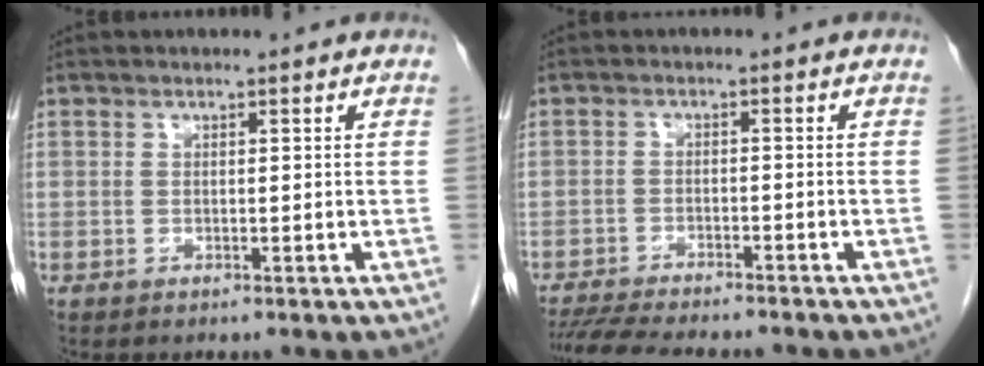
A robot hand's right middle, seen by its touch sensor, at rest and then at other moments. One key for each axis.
{"total": 11.8, "fx": -10.6, "fy": 1.5, "fz": 5.1, "tx": -0.078, "ty": -0.014, "tz": -0.153}